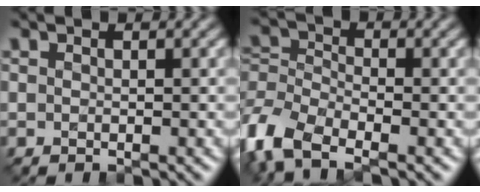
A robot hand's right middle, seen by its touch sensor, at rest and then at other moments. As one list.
[{"total": 6.7, "force": [-4.0, 3.3, 4.3], "torque": [-0.095, -0.002, -0.096]}]